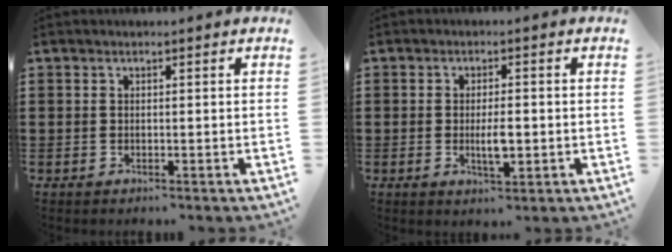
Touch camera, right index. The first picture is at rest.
{"total": 3.9, "force": [-0.5, 1.2, 3.7], "torque": [-0.073, -0.001, -0.012]}